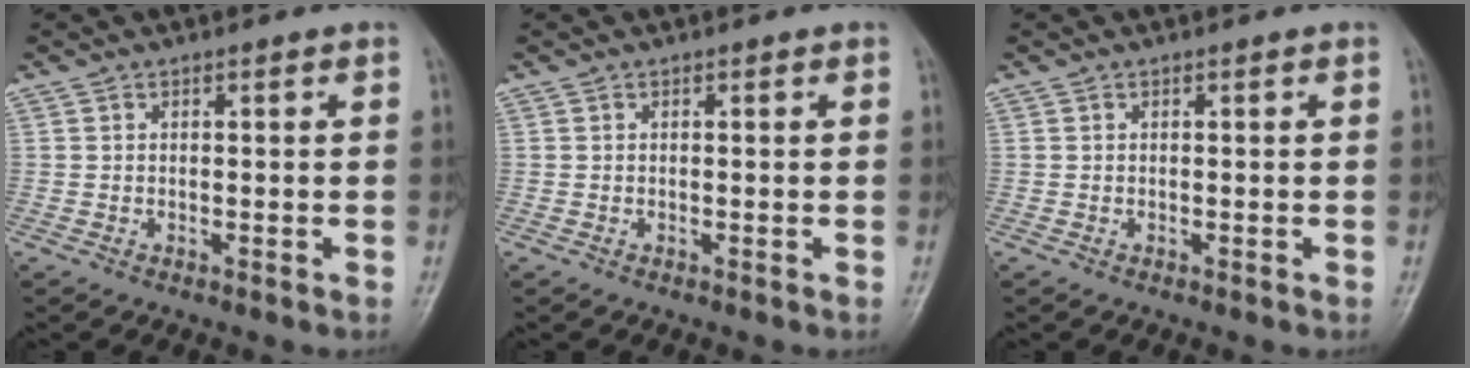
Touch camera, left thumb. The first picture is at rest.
{"total": 0.0}
{"total": 0.0}